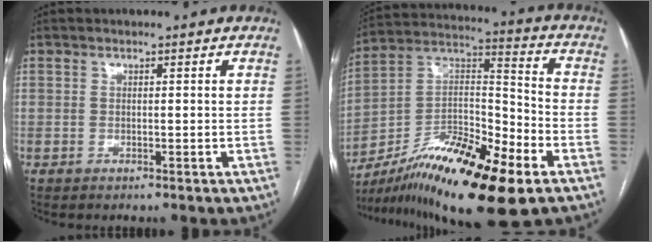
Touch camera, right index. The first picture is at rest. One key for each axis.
{"total": 21.3, "fx": -12.9, "fy": 4.0, "fz": 16.4, "tx": -0.285, "ty": 0.005, "tz": -0.216}